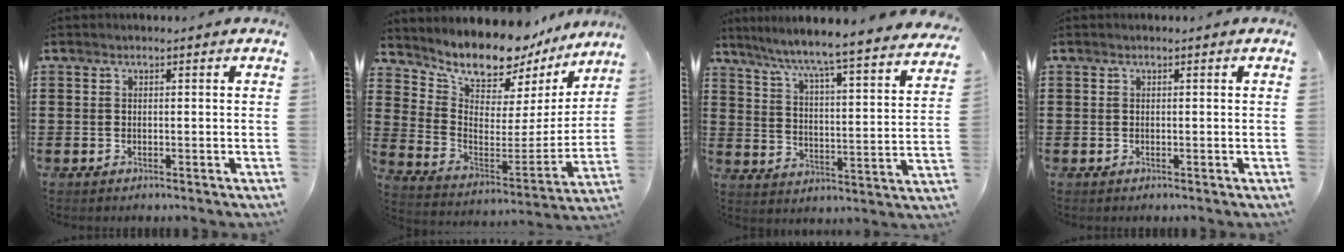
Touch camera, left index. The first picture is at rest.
{"total": 9.8, "force": [9.3, 2.2, 2.1], "torque": [-0.062, -0.083, 0.156]}
{"total": 5.1, "force": [4.6, -1.1, 1.9], "torque": [-0.061, -0.053, 0.066]}
{"total": 0.0}